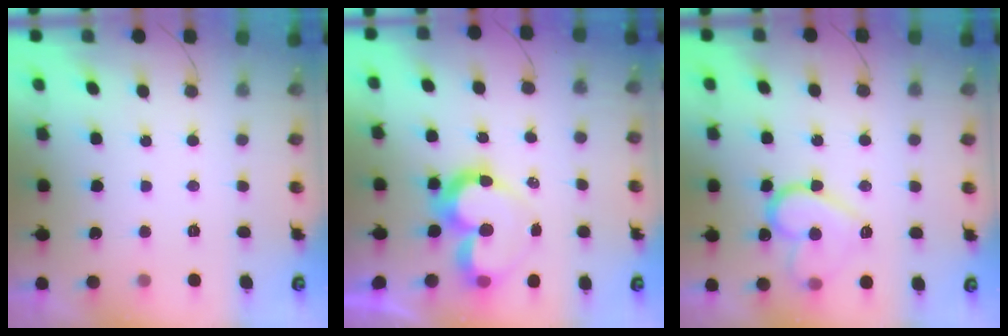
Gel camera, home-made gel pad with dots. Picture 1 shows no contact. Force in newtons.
{"total": 11.4, "press": 11.3, "slide": 1.1}
{"total": 14.4, "press": 14.3, "slide": 1.4}